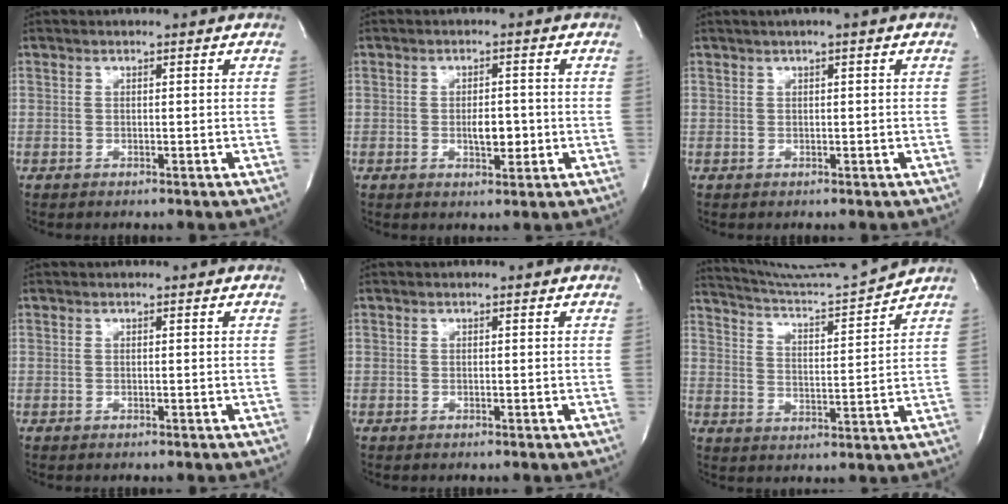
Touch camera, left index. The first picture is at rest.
{"total": 3.4, "force": [-0.6, 1.5, 3.0], "torque": [-0.048, 0.000, -0.005]}
{"total": 1.5, "force": [0.7, -0.2, 1.4], "torque": [-0.028, 0.007, 0.012]}
{"total": 0.0}
{"total": 0.0}
{"total": 11.2, "force": [10.7, -2.9, 1.3], "torque": [-0.038, -0.041, 0.183]}